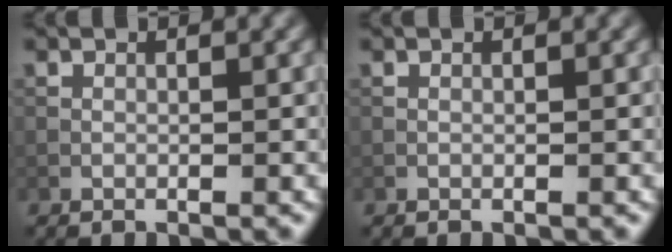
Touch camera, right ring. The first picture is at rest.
{"total": 0.0}